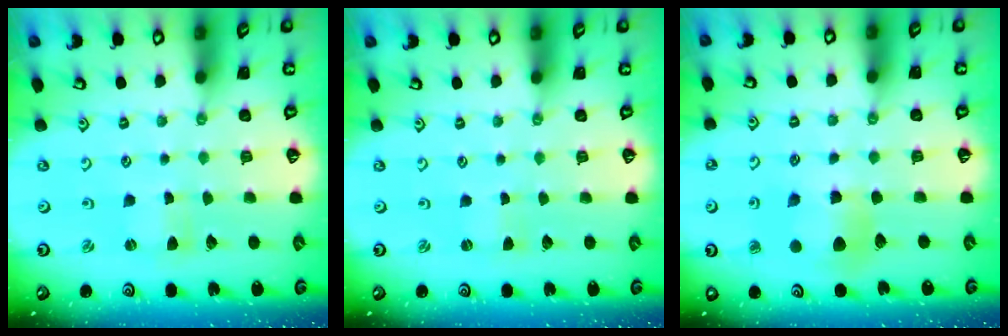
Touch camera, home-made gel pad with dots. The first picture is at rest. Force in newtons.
{"total": 0.0}
{"total": 8.1, "press": 8.1, "slide": 0.6}